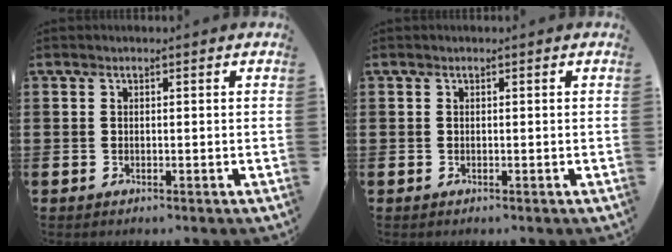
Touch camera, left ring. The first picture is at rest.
{"total": 0.0}